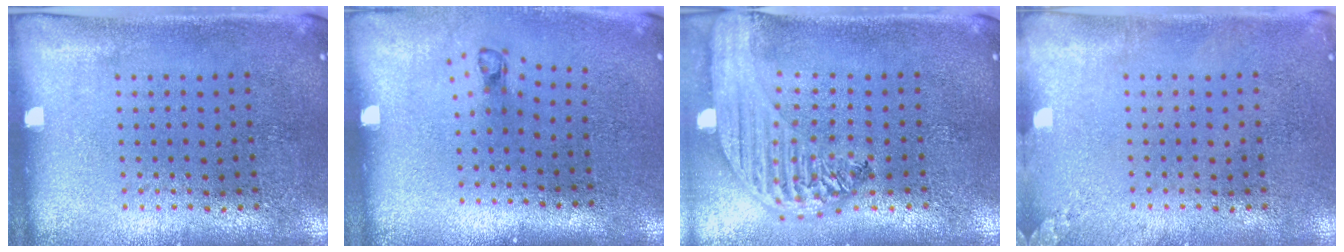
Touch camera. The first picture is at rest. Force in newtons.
{"total": 0.7, "press": 0.3, "slide": 0.6}
{"total": 3.0, "press": 2.4, "slide": 1.8}
{"total": 1.2, "press": 1.2, "slide": 0.1}